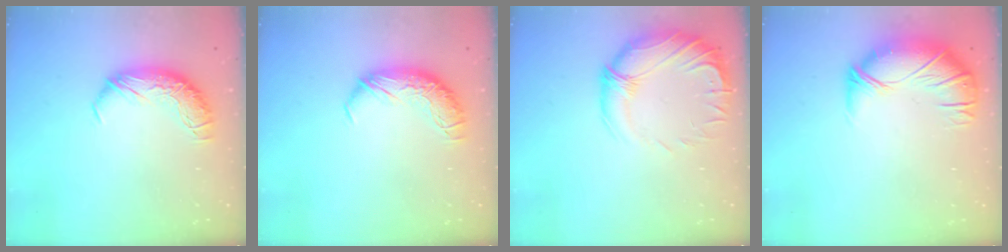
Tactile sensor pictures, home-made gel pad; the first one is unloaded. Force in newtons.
{"total": 0.0}
{"total": 2.9, "press": 0.9, "slide": 2.8}
{"total": 2.6, "press": 1.0, "slide": 2.4}